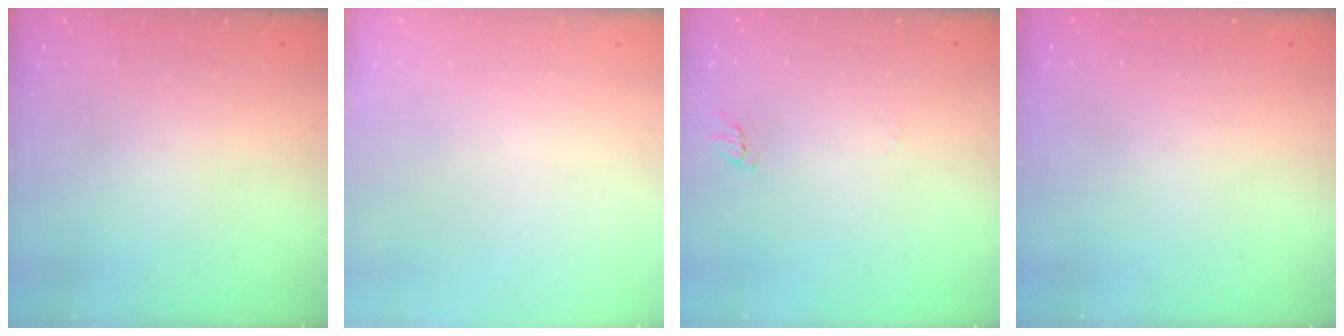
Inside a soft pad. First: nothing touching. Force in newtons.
{"total": 0.0}
{"total": 2.5, "press": 2.5, "slide": 0.2}
{"total": 0.0}